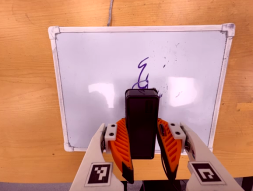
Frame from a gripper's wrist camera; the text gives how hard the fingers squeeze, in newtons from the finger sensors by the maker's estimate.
{"total": 6.7, "left": 5.3, "right": 8.1}